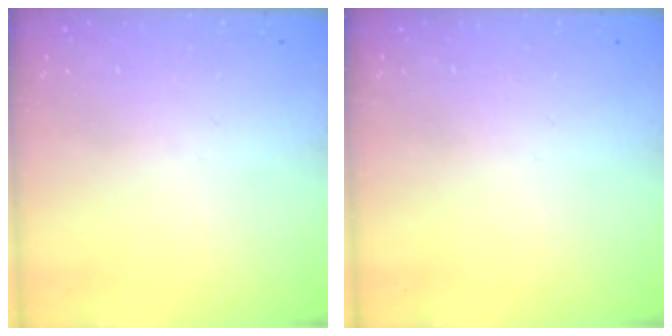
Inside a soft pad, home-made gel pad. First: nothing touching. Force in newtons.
{"total": 0.0}